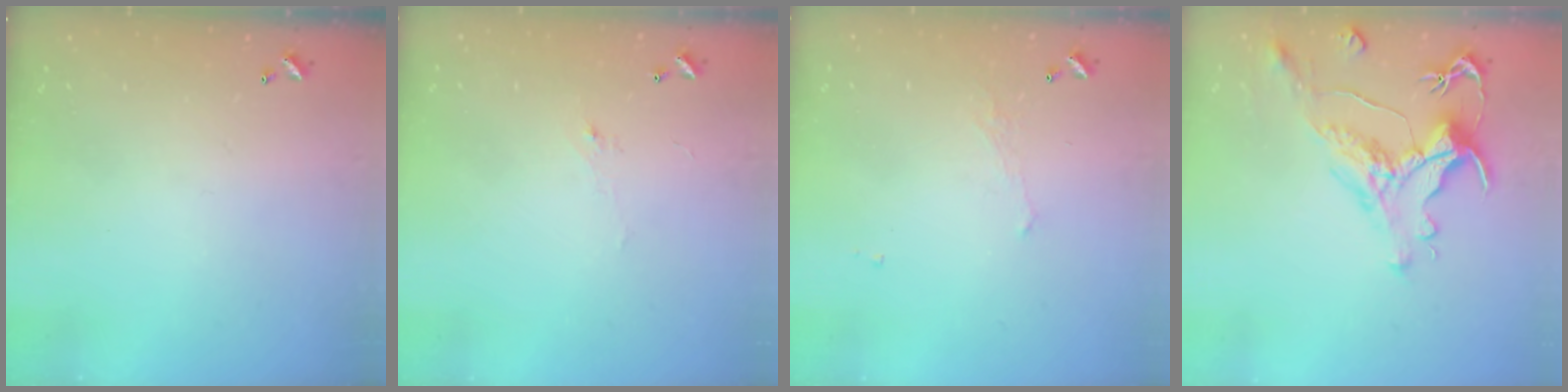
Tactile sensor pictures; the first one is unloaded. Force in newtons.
{"total": 1.2, "press": 0.8, "slide": 0.8}
{"total": 1.1, "press": 0.8, "slide": 0.7}
{"total": 1.3, "press": 0.1, "slide": 1.3}